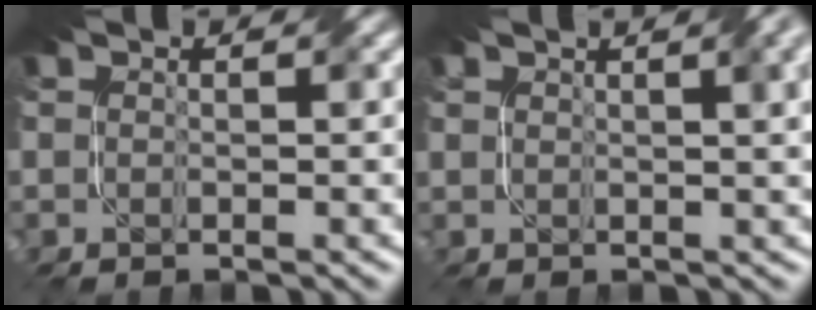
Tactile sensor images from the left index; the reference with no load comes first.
{"total": 8.6, "force": [4.1, 3.8, 6.5], "torque": [-0.044, 0.048, 0.025]}